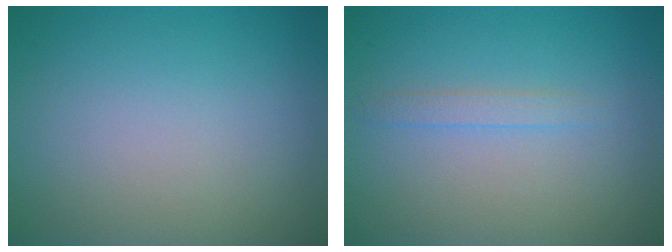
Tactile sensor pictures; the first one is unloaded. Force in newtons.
{"total": 1.1, "press": 1.1, "slide": 0.0}